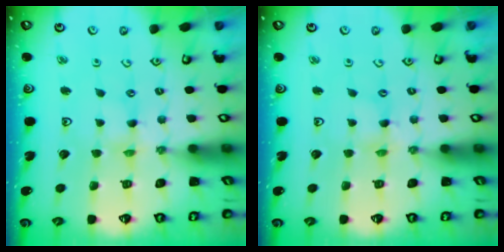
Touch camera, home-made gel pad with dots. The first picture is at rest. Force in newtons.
{"total": 1.4, "press": 1.4, "slide": 0.2}